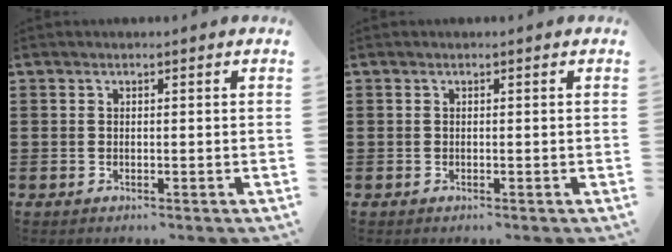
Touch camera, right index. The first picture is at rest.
{"total": 0.0}